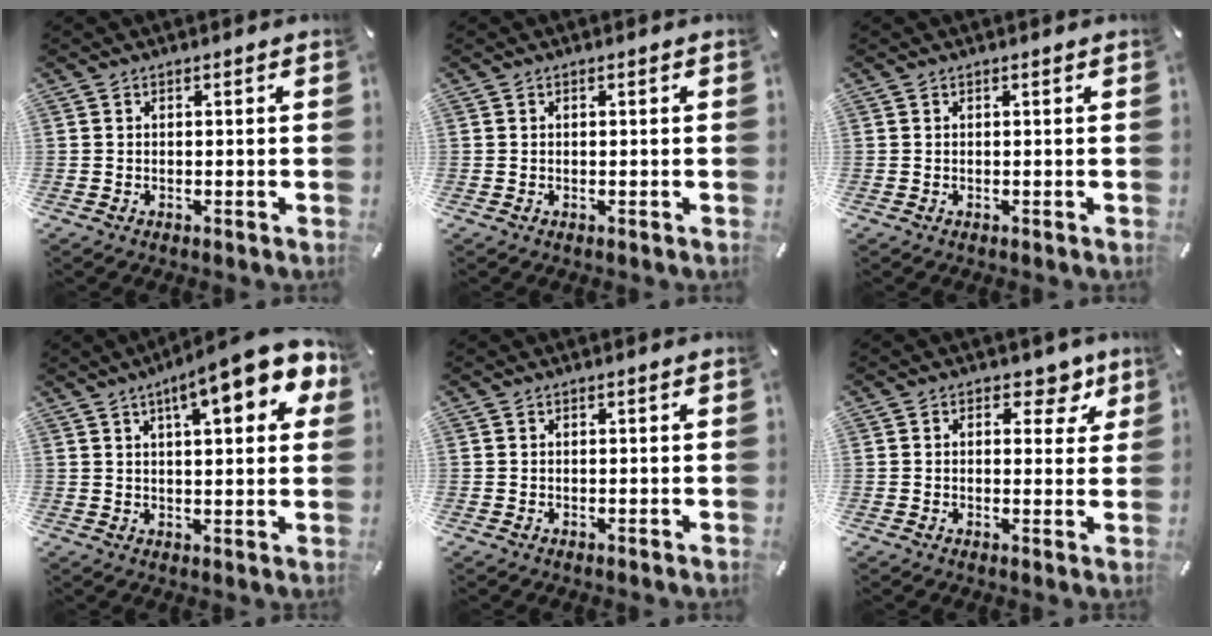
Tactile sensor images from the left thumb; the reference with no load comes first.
{"total": 0.0}
{"total": 0.0}
{"total": 13.6, "force": [7.1, 4.0, 10.9], "torque": [-0.159, -0.026, 0.112]}
{"total": 0.0}
{"total": 6.5, "force": [3.3, 4.0, 4.0], "torque": [-0.025, -0.017, 0.046]}